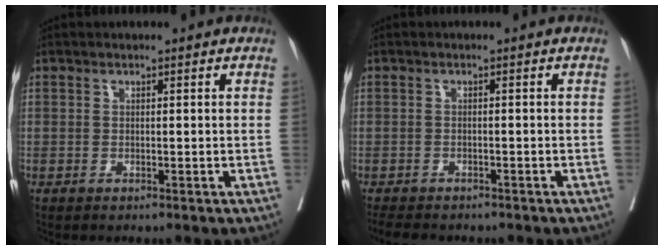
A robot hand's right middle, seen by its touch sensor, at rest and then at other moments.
{"total": 7.2, "force": [-6.2, 2.2, 2.9], "torque": [-0.053, -0.008, -0.087]}